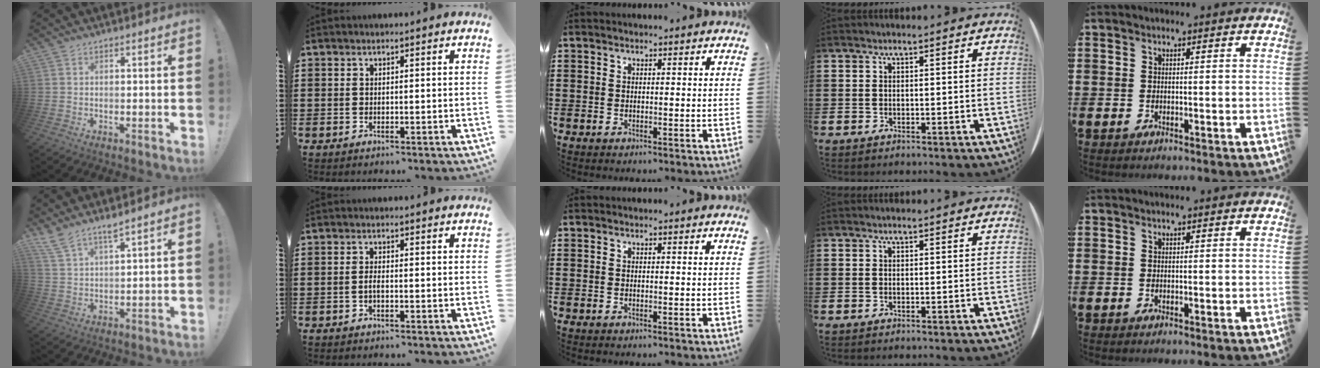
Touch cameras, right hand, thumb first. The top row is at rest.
{"thumb": {"total": 6.0, "force": [5.2, 0.8, 2.9], "torque": [-0.066, -0.027, 0.098]}, "index": {"total": 1.3, "force": [-0.6, 0.3, 1.1], "torque": [-0.028, -0.006, -0.013]}}